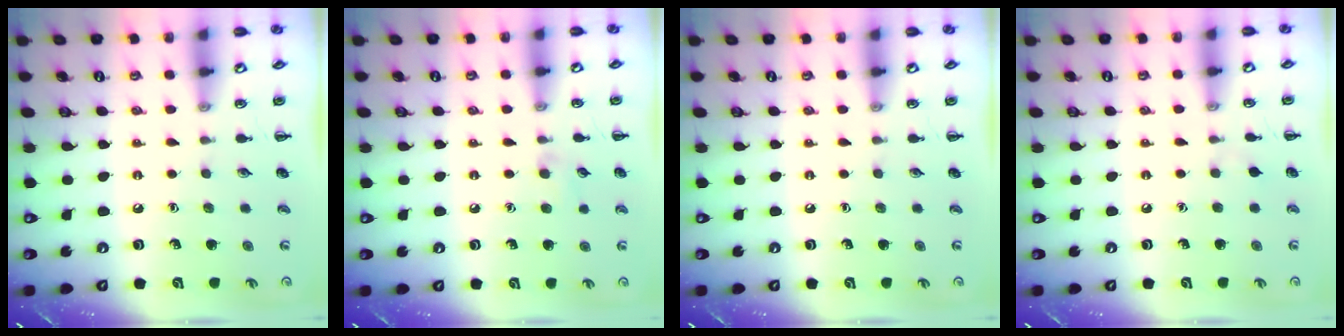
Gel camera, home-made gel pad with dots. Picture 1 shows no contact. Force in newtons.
{"total": 3.9, "press": 3.6, "slide": 1.5}
{"total": 0.0}
{"total": 2.2, "press": 1.9, "slide": 0.9}